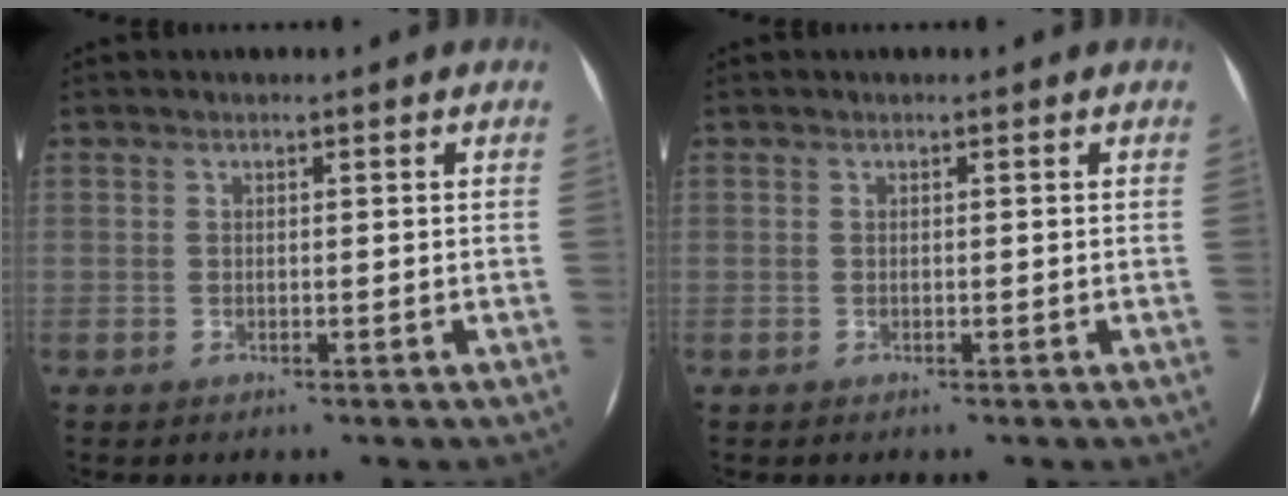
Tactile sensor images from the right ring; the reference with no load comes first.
{"total": 0.0}